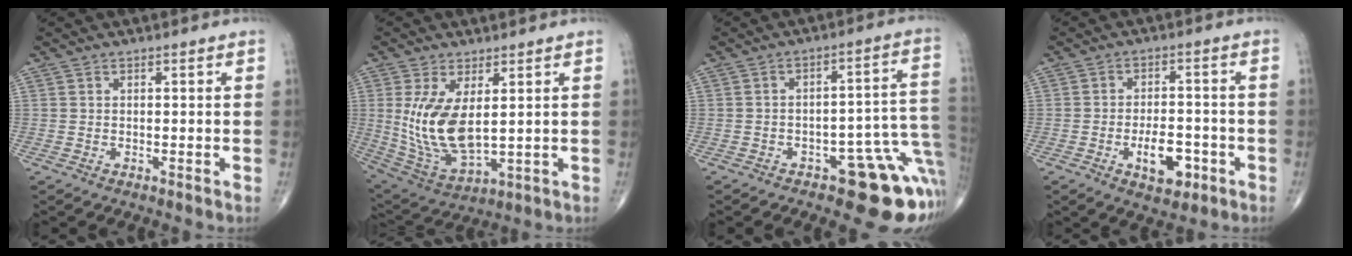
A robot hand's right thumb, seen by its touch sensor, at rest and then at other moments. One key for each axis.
{"total": 13.4, "fx": 2.0, "fy": 6.3, "fz": 11.6, "tx": -0.232, "ty": -0.023, "tz": 0.061}
{"total": 14.8, "fx": -6.3, "fy": 6.3, "fz": 11.8, "tx": -0.071, "ty": 0.057, "tz": -0.071}
{"total": 7.9, "fx": -3.1, "fy": 4.1, "fz": 5.9, "tx": -0.075, "ty": 0.016, "tz": -0.043}